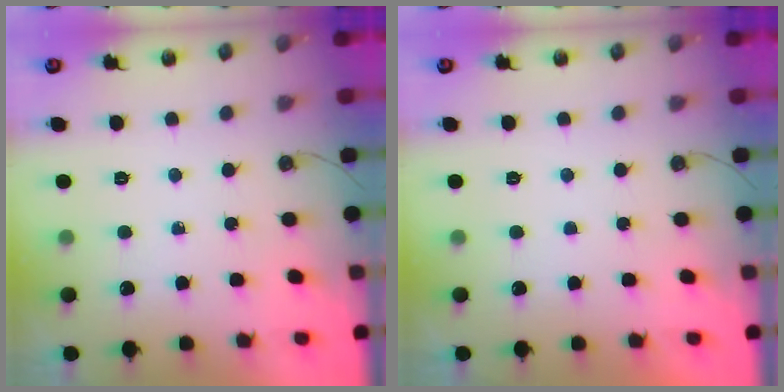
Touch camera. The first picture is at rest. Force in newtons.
{"total": 0.0}